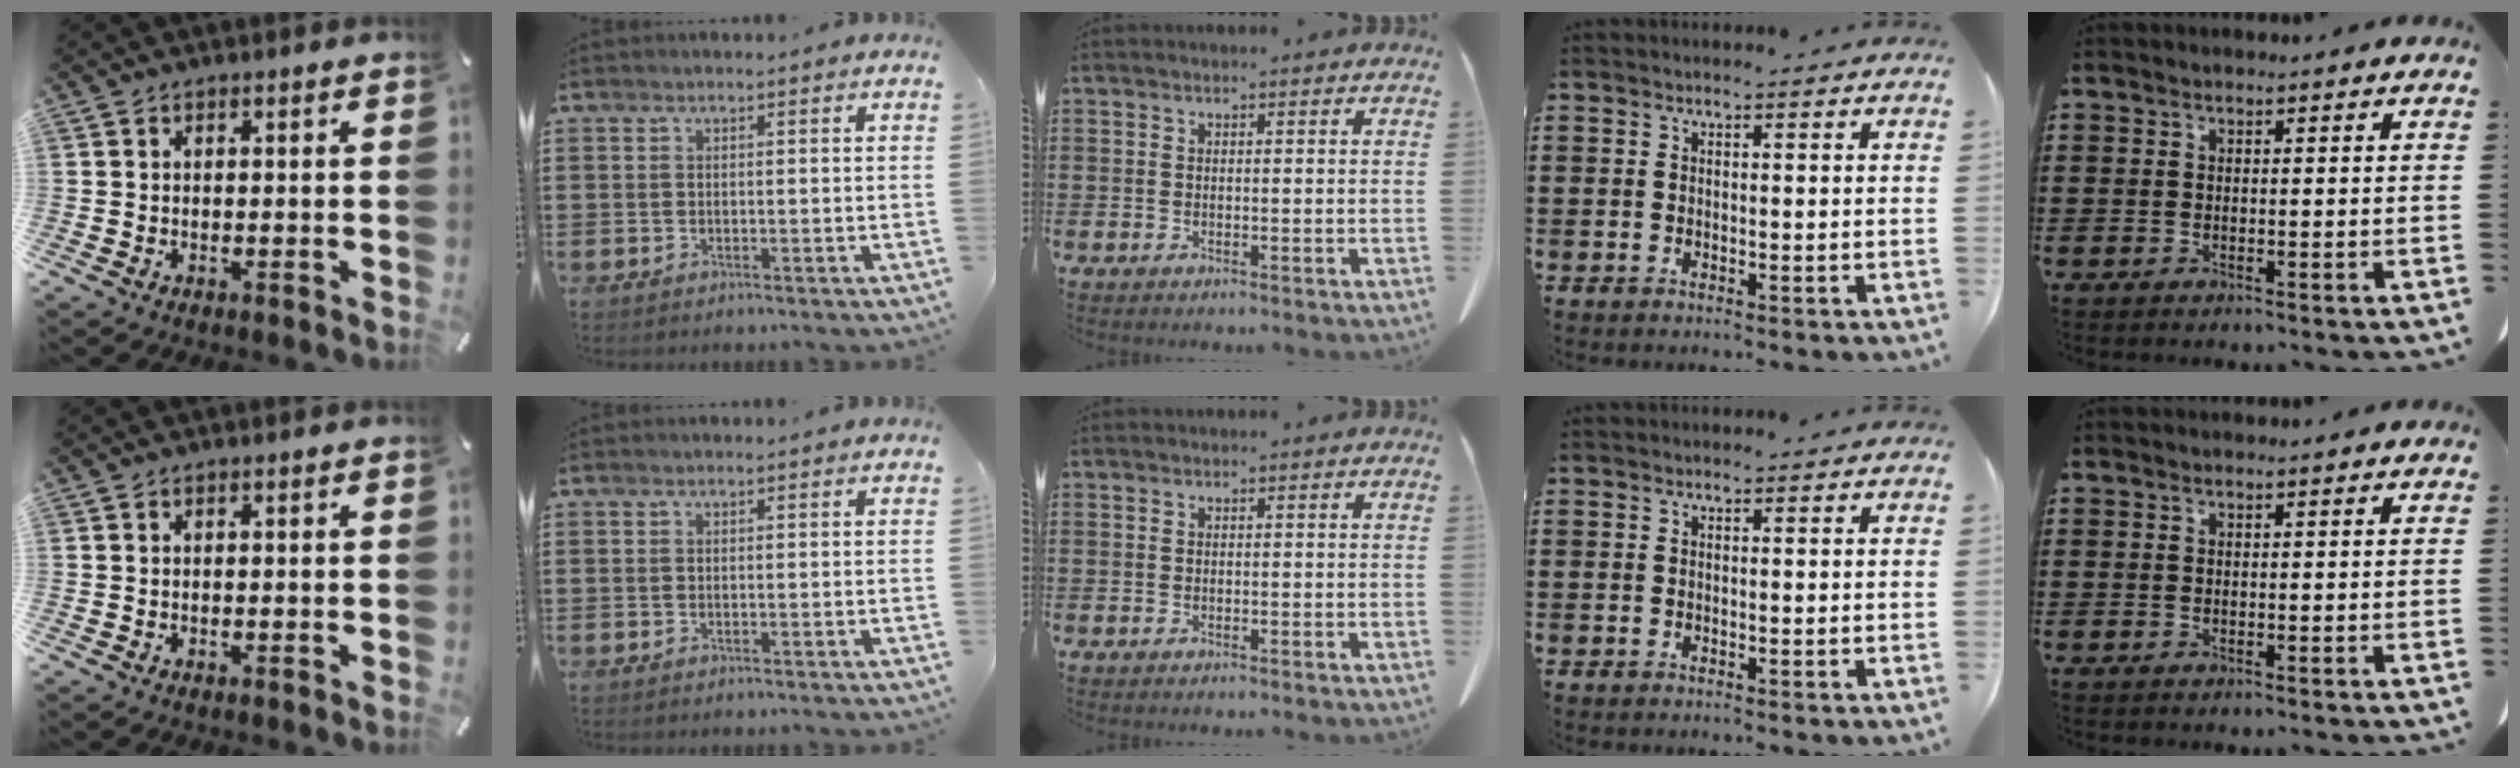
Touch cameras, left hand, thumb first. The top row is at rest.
{}